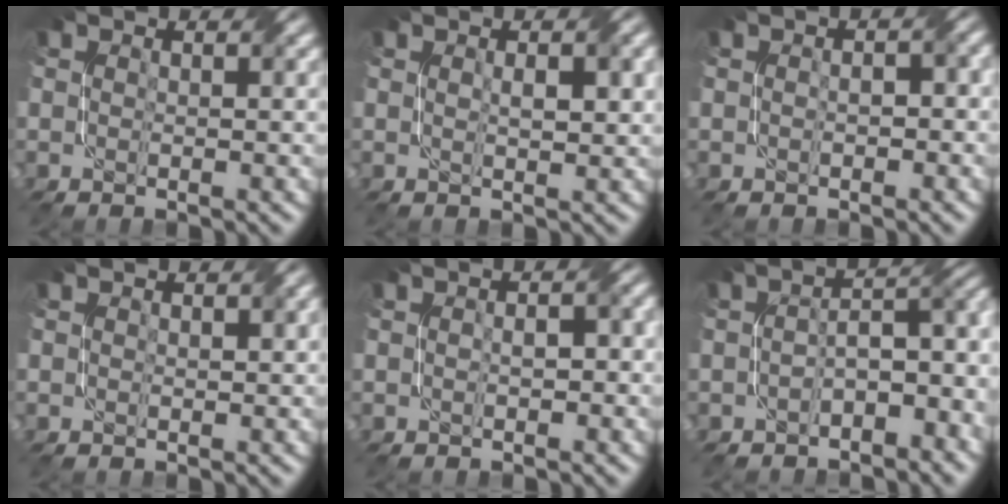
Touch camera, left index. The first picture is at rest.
{"total": 2.3, "force": [0.6, 0.6, 2.1], "torque": [-0.035, 0.003, 0.012]}
{"total": 1.6, "force": [-0.2, 0.8, 1.4], "torque": [-0.024, 0.001, -0.003]}
{"total": 0.6, "force": [0.2, 0.3, 0.4], "torque": [-0.007, 0.002, 0.004]}
{"total": 2.0, "force": [-0.1, 0.9, 1.8], "torque": [-0.030, 0.001, -0.003]}
{"total": 5.6, "force": [-2.4, 2.5, 4.4], "torque": [-0.052, 0.013, -0.047]}